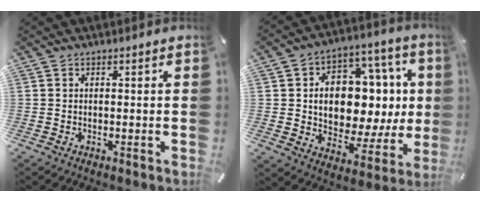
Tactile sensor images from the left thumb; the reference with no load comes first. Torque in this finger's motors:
{"motor_torque": [2.53, 2.48, 1.35, -0.68, 0.18]}